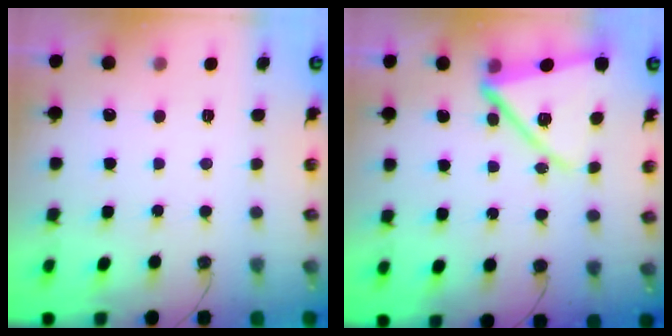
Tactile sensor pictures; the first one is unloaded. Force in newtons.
{"total": 15.0, "press": 14.9, "slide": 1.7}